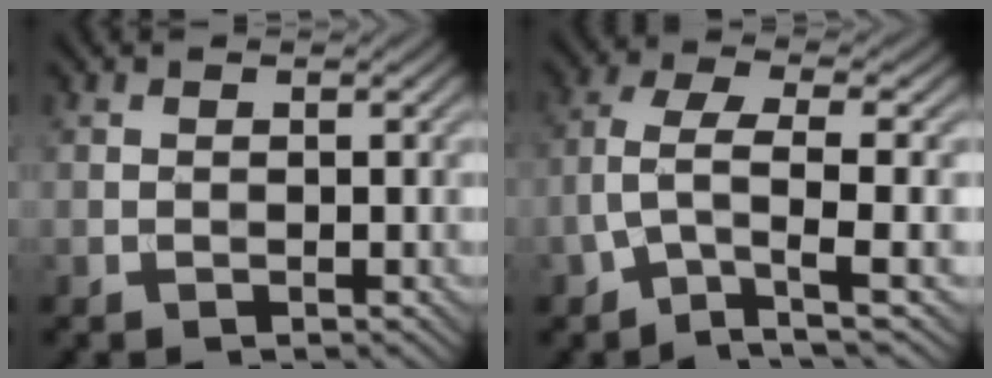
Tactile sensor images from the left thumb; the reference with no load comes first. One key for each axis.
{"total": 5.7, "fx": -1.9, "fy": 1.6, "fz": 5.2, "tx": -0.110, "ty": 0.007, "tz": -0.046}